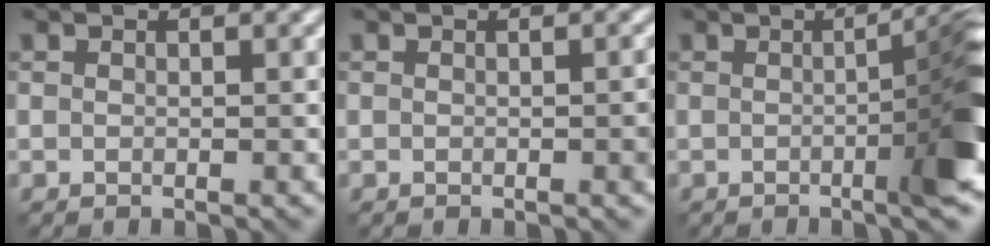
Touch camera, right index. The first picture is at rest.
{"total": 1.3, "force": [-0.2, 0.2, 1.2], "torque": [-0.014, 0.004, -0.001]}
{"total": 7.0, "force": [-0.8, 1.2, 6.9], "torque": [-0.079, 0.005, -0.011]}